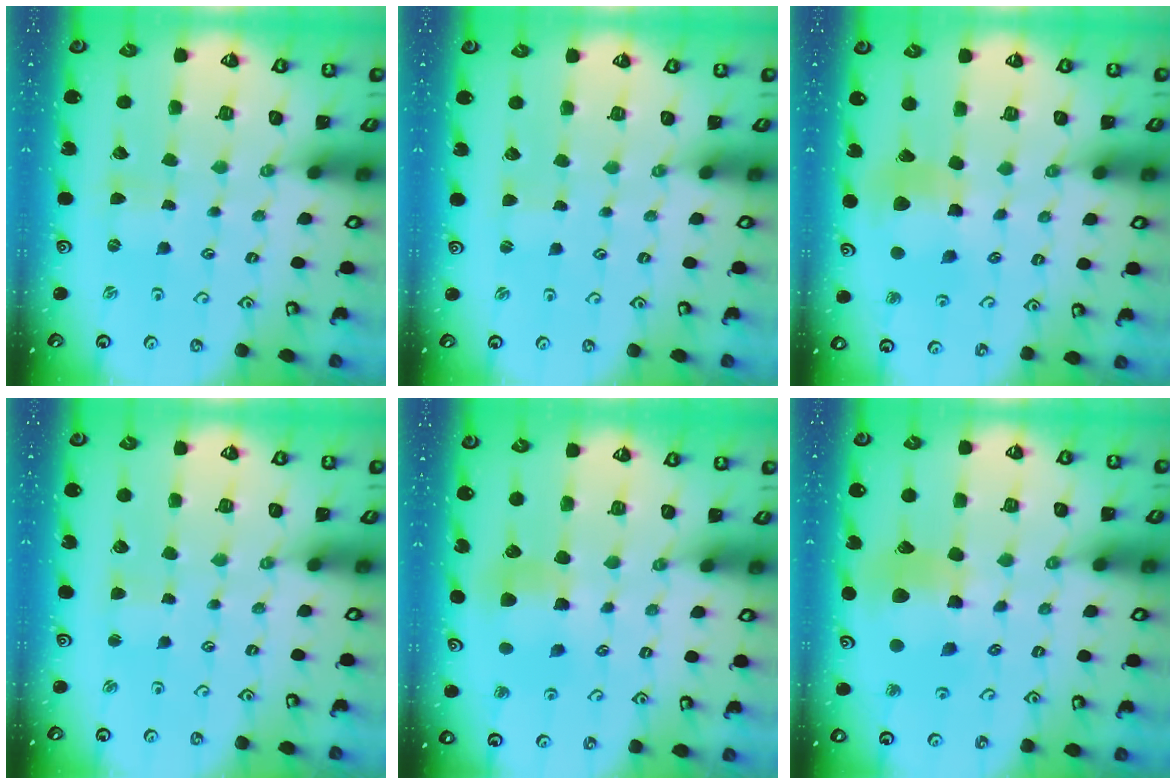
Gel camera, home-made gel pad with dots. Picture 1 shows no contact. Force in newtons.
{"total": 0.0}
{"total": 10.3, "press": 10.2, "slide": 1.2}
{"total": 2.1, "press": 2.1, "slide": 0.2}
{"total": 6.6, "press": 6.6, "slide": 0.4}
{"total": 13.5, "press": 13.4, "slide": 1.8}